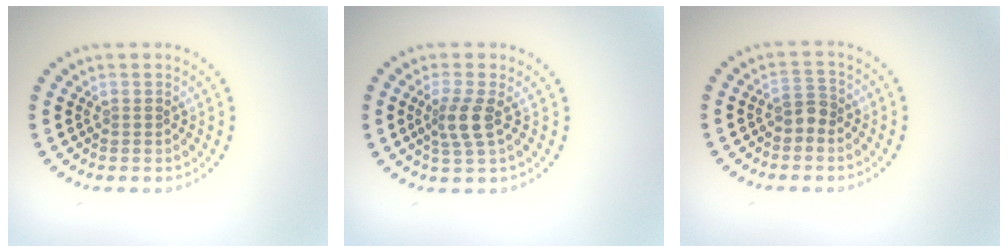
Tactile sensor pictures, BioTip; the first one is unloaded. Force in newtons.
{"total": 2.6, "press": 2.0, "slide": 1.7}
{"total": 1.5, "press": 1.3, "slide": 0.7}